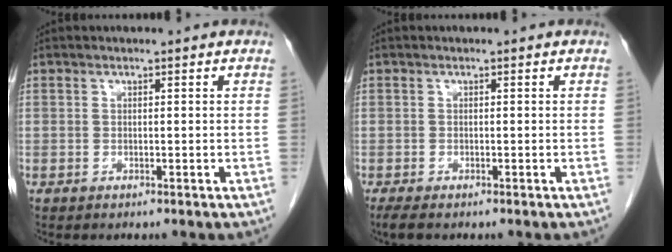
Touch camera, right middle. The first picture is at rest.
{"total": 1.9, "force": [-1.5, 0.4, 1.1], "torque": [-0.025, -0.008, -0.023]}